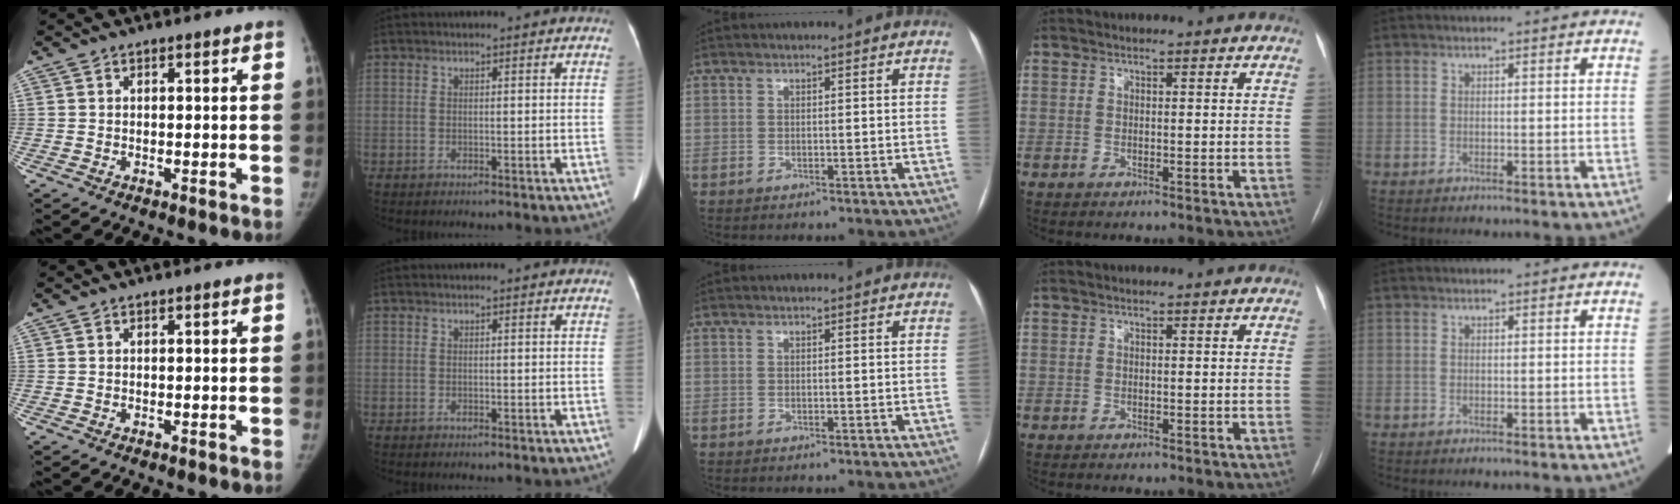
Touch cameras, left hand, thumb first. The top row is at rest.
{}